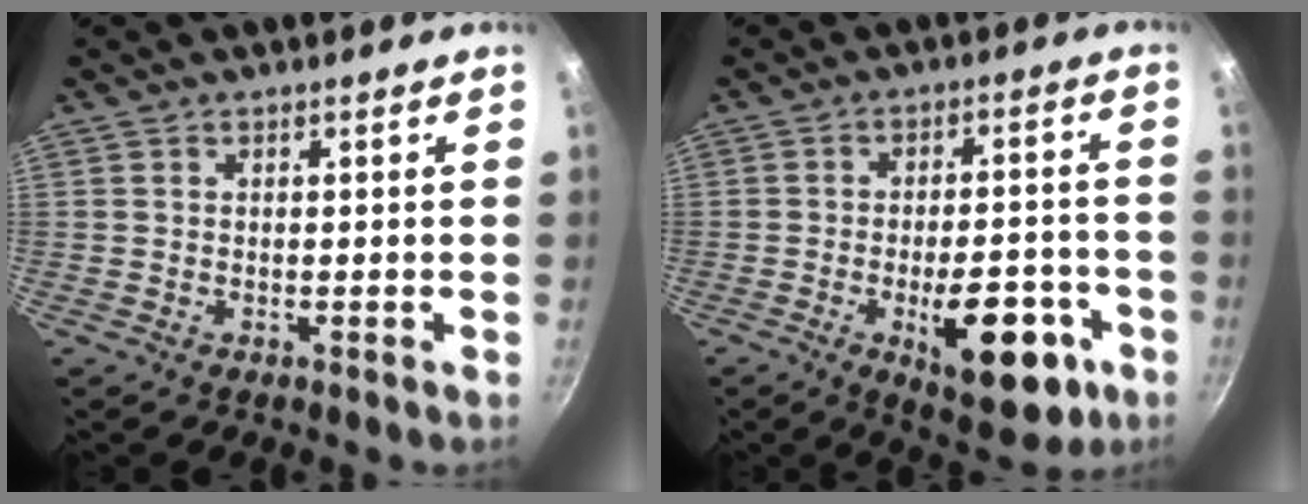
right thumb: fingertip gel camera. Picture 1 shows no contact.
{"total": 15.4, "force": [-5.8, 6.9, 12.5], "torque": [-0.133, 0.021, -0.069]}